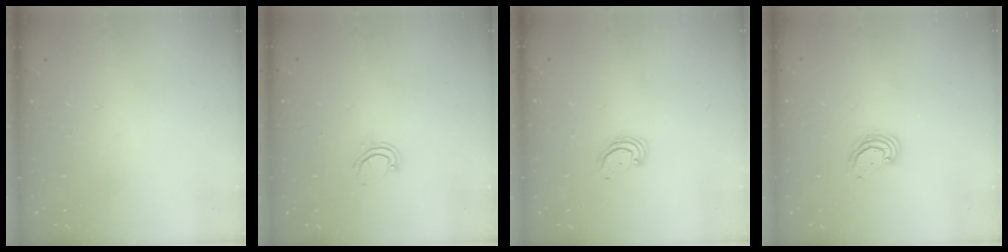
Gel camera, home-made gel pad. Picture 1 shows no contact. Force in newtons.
{"total": 3.9, "press": 3.9, "slide": 0.4}
{"total": 2.8, "press": 2.8, "slide": 0.2}
{"total": 3.9, "press": 3.8, "slide": 0.4}